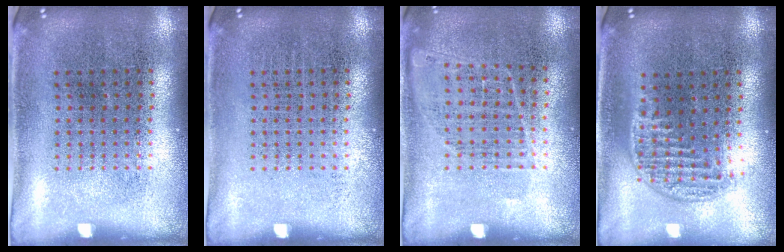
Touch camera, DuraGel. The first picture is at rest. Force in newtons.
{"total": 0.0}
{"total": 1.0, "press": 0.9, "slide": 0.6}
{"total": 1.3, "press": 1.0, "slide": 0.7}